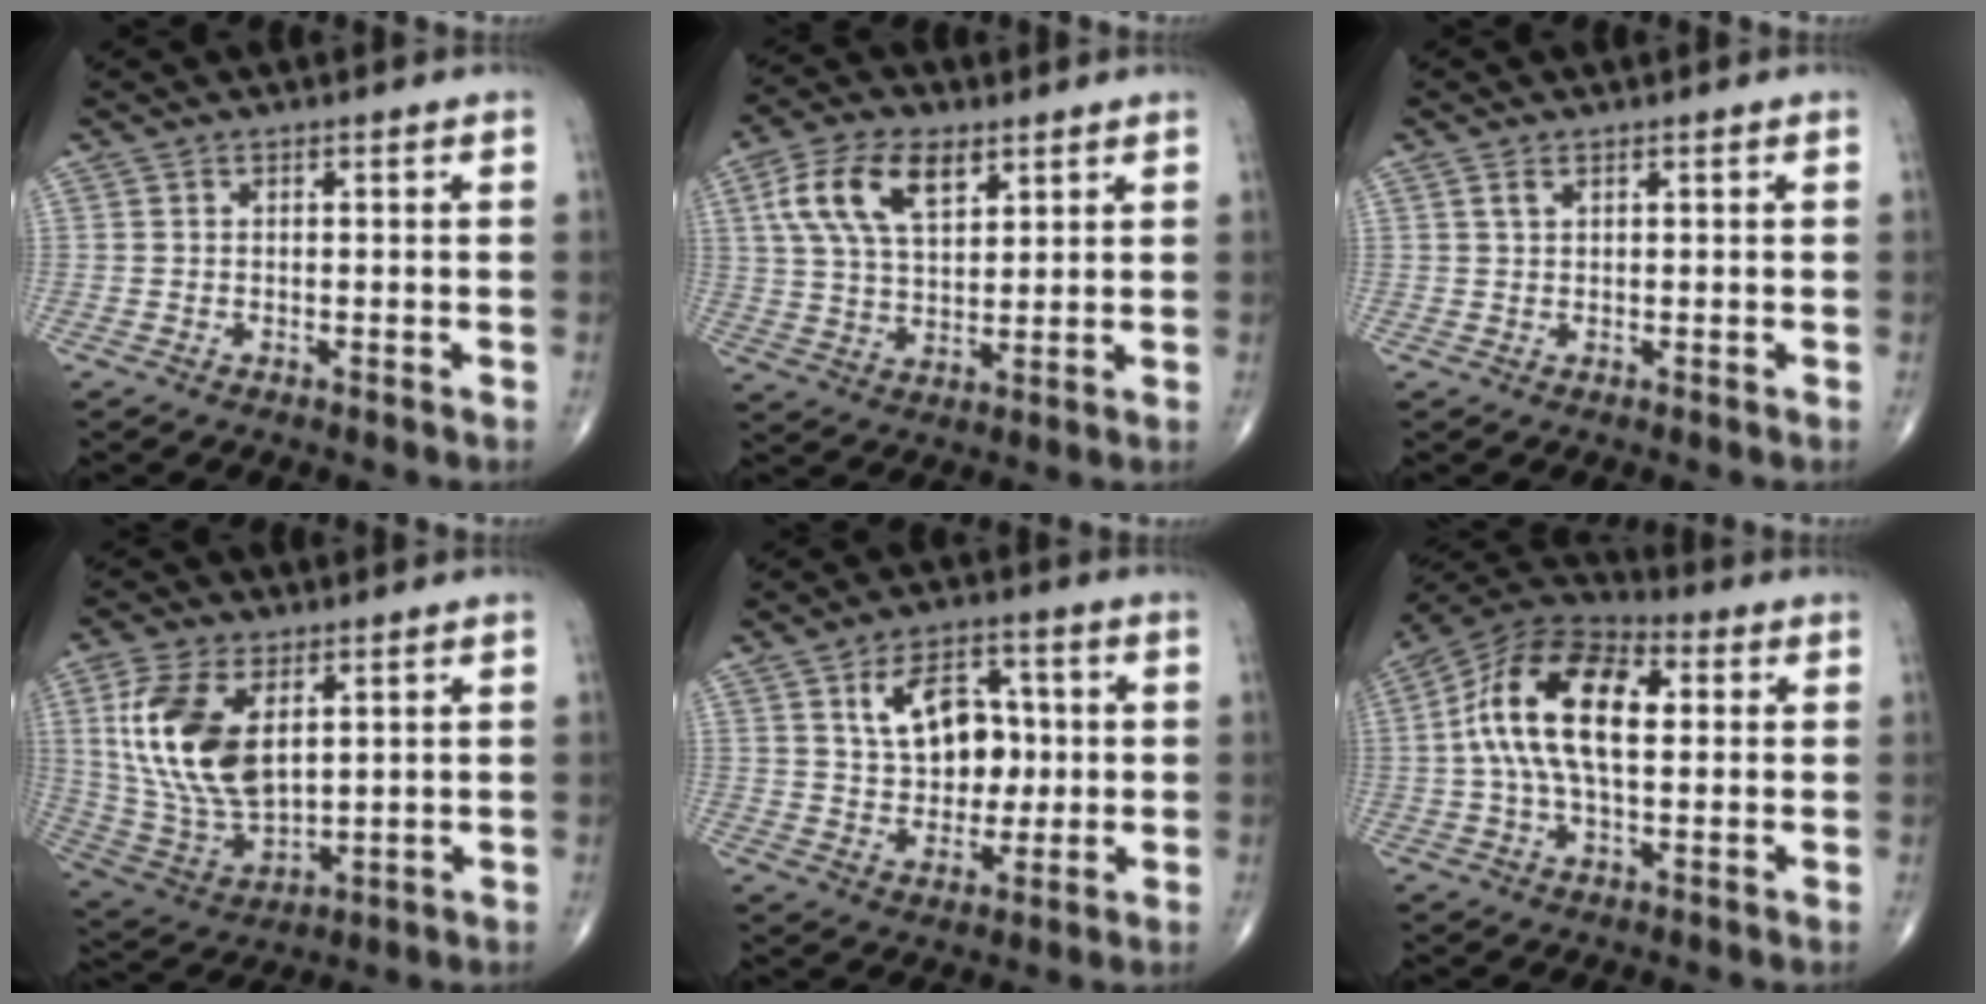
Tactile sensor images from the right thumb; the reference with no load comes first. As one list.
[{"total": 12.8, "force": [5.5, 6.9, 9.3], "torque": [-0.168, -0.007, 0.105]}, {"total": 1.5, "force": [0.8, 0.8, 1.0], "torque": [-0.022, 0.004, 0.019]}, {"total": 17.4, "force": [4.6, 9.7, 13.7], "torque": [-0.269, -0.020, 0.100]}, {"total": 12.4, "force": [2.5, 8.5, 8.7], "torque": [-0.099, 0.001, 0.045]}, {"total": 17.5, "force": [2.4, 9.2, 14.7], "torque": [-0.274, 0.028, 0.035]}]